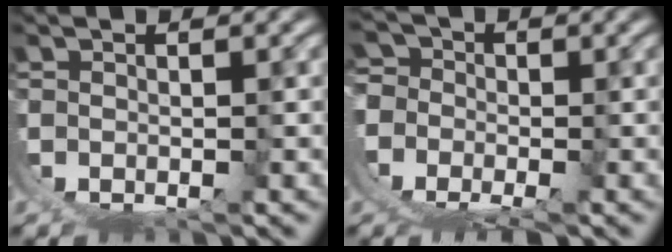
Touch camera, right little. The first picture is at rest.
{"total": 9.9, "force": [-2.3, 8.5, 4.6], "torque": [-0.100, -0.038, -0.039]}